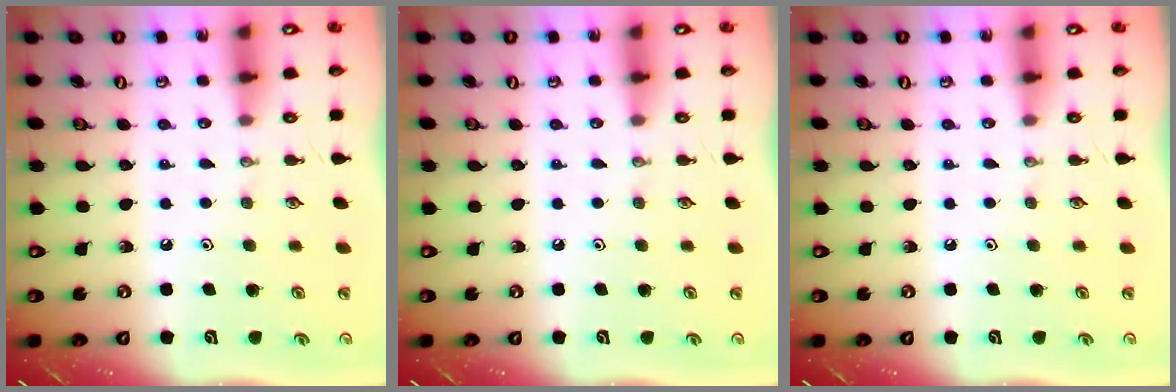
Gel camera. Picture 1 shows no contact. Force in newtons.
{"total": 0.0}
{"total": 0.0}